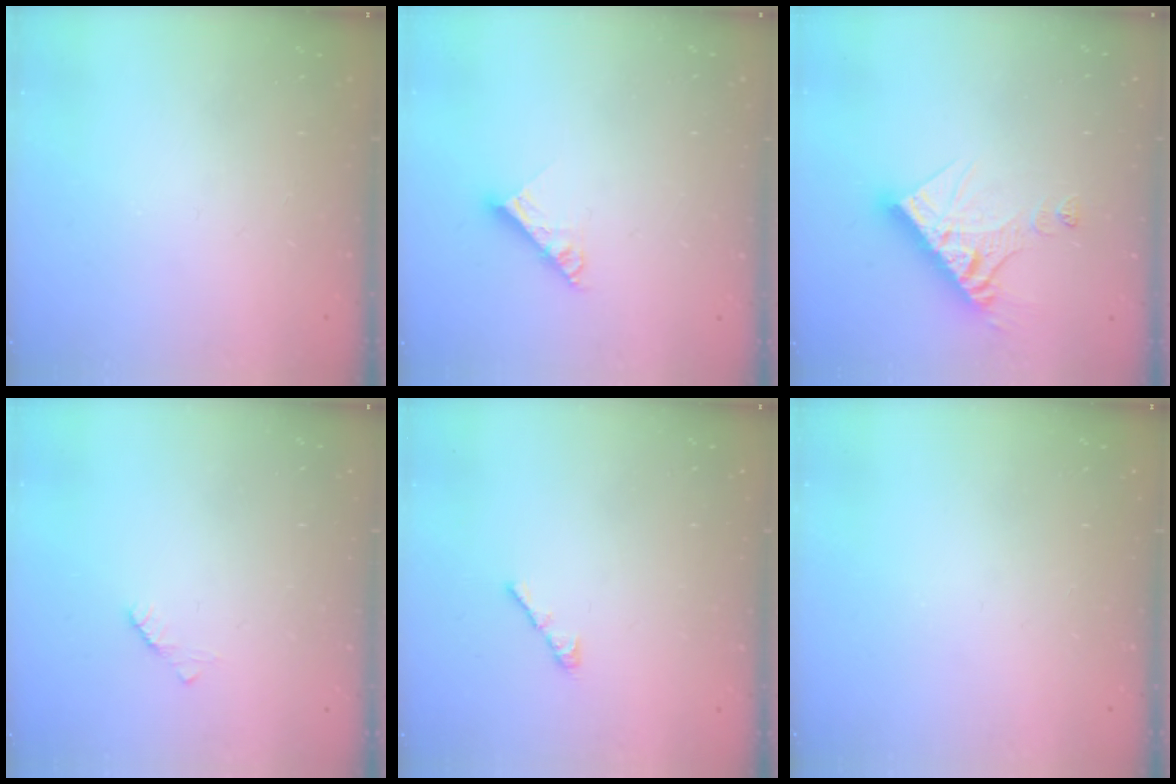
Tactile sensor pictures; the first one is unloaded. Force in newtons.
{"total": 7.9, "press": 7.9, "slide": 0.8}
{"total": 13.2, "press": 13.1, "slide": 1.2}
{"total": 2.2, "press": 2.2, "slide": 0.3}
{"total": 3.0, "press": 2.9, "slide": 0.8}
{"total": 0.0}